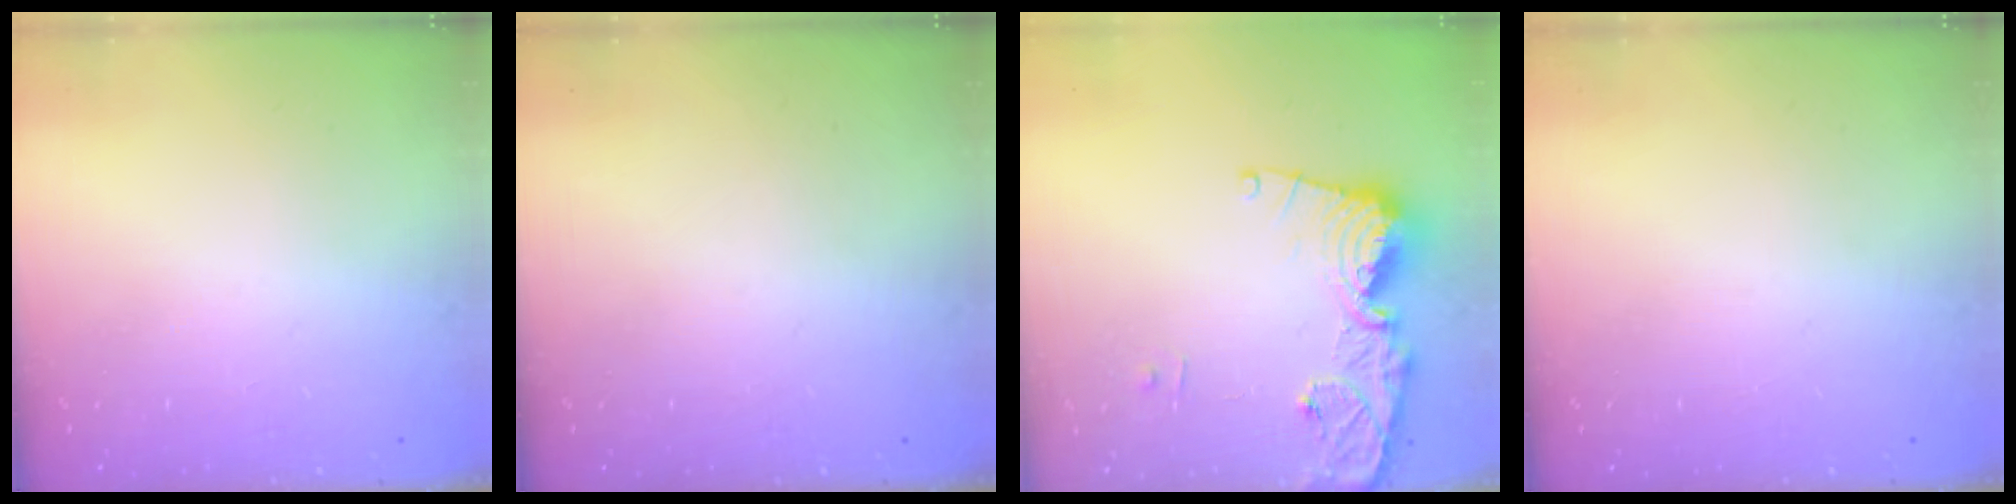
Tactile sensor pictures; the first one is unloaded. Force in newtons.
{"total": 0.0}
{"total": 14.4, "press": 14.4, "slide": 1.4}
{"total": 0.0}